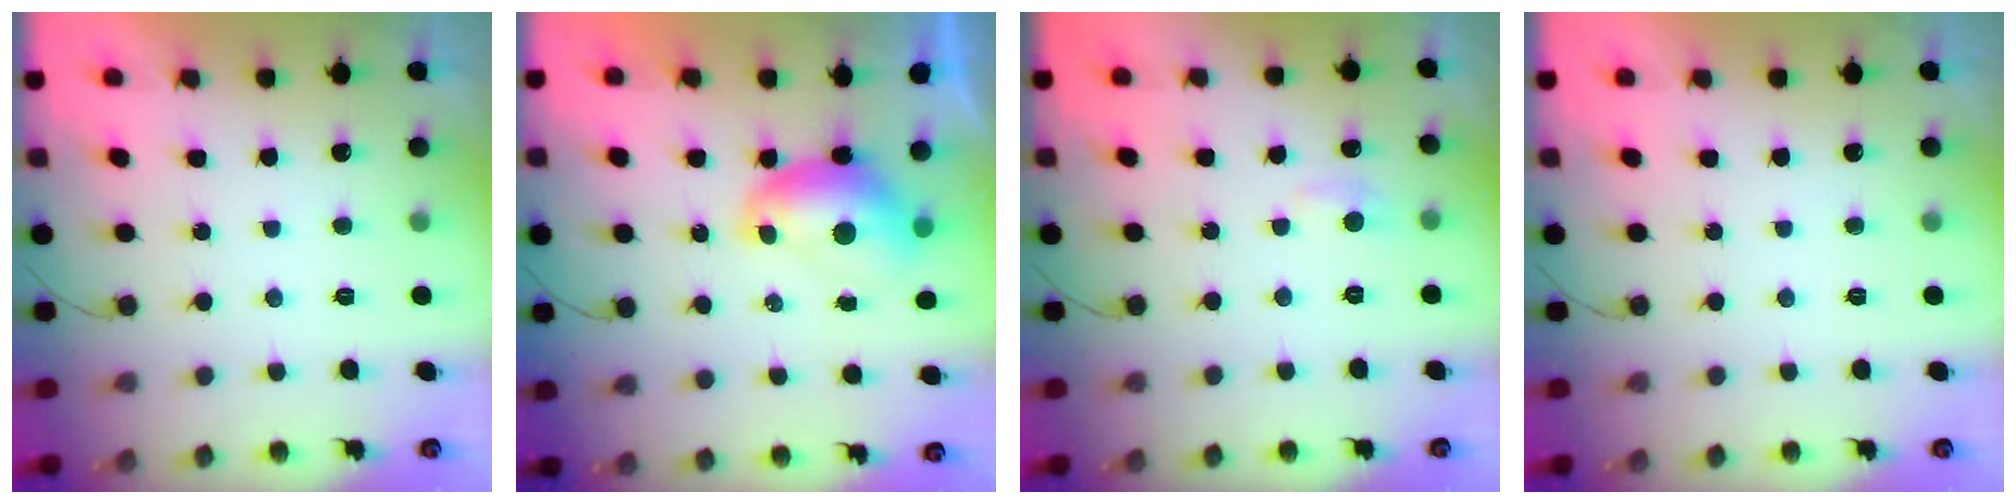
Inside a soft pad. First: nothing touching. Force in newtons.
{"total": 7.8, "press": 7.8, "slide": 0.2}
{"total": 5.7, "press": 5.6, "slide": 0.9}
{"total": 0.0}